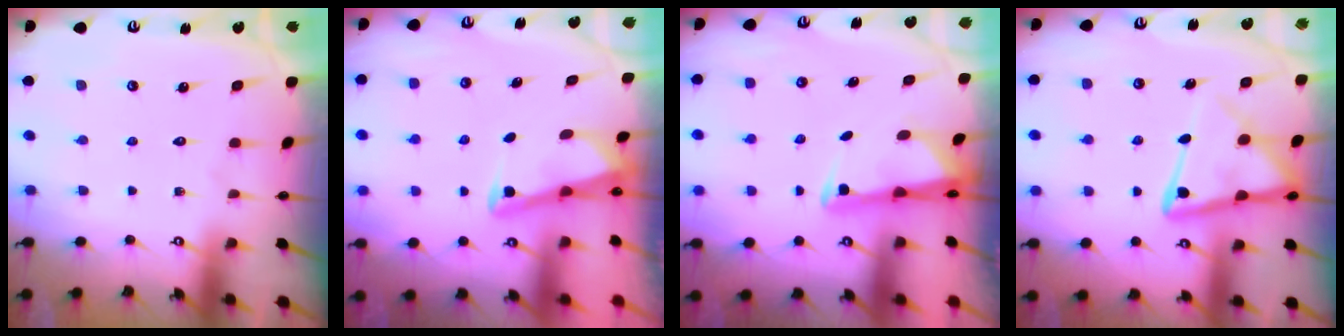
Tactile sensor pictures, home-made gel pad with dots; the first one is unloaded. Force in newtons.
{"total": 2.8, "press": 2.8, "slide": 0.4}
{"total": 2.7, "press": 2.7, "slide": 0.5}
{"total": 11.7, "press": 11.7, "slide": 1.1}